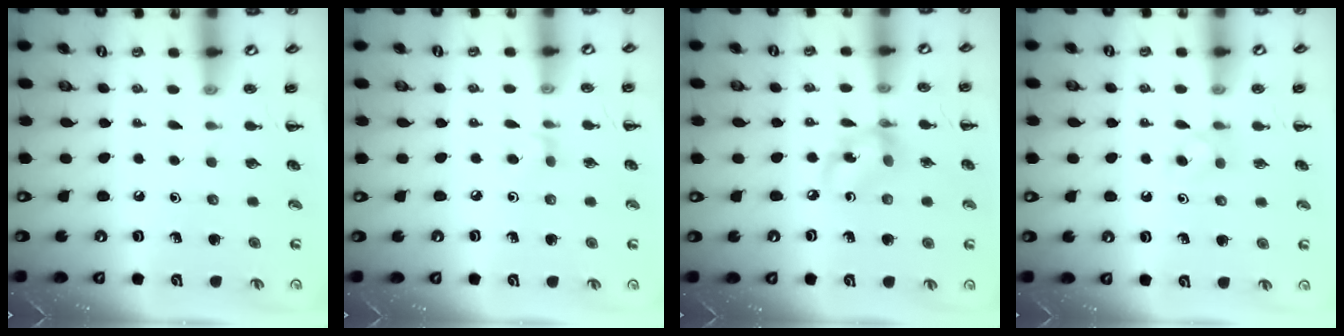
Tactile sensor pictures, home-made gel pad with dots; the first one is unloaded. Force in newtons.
{"total": 2.9, "press": 2.7, "slide": 1.2}
{"total": 7.4, "press": 7.4, "slide": 0.9}
{"total": 3.5, "press": 3.4, "slide": 1.1}